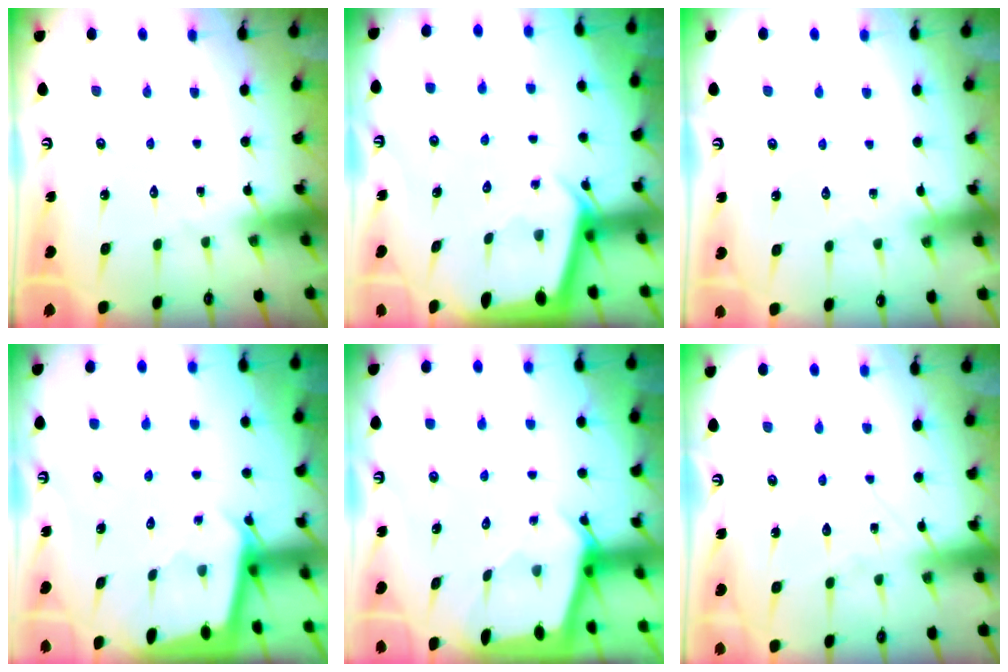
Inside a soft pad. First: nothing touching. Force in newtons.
{"total": 2.5, "press": 2.5, "slide": 0.2}
{"total": 3.0, "press": 2.9, "slide": 0.4}
{"total": 2.1, "press": 2.1, "slide": 0.1}
{"total": 1.9, "press": 1.9, "slide": 0.1}
{"total": 7.0, "press": 7.0, "slide": 0.5}